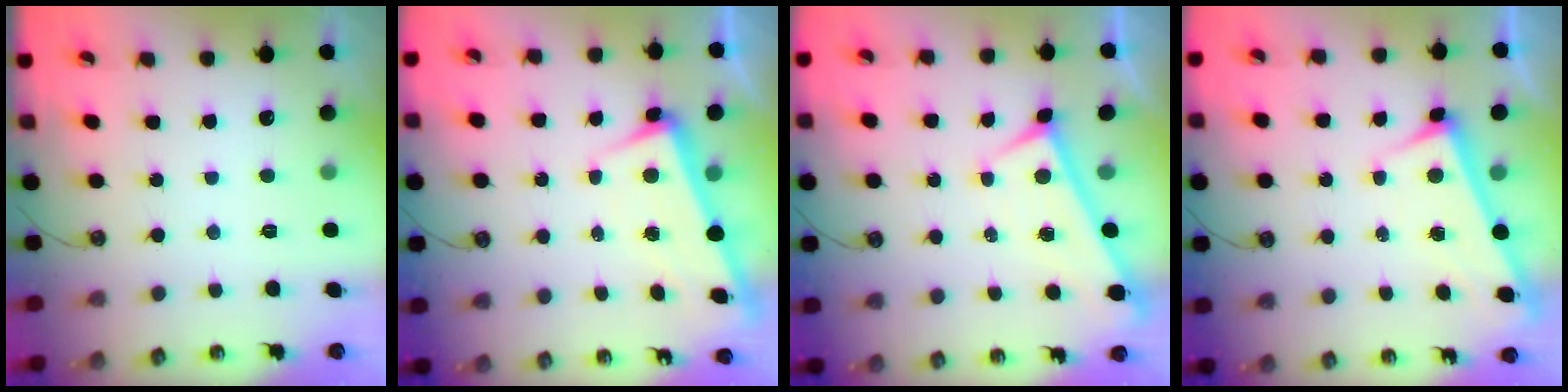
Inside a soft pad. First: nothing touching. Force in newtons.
{"total": 3.0, "press": 2.9, "slide": 0.8}
{"total": 0.0}
{"total": 3.0, "press": 3.0, "slide": 0.2}